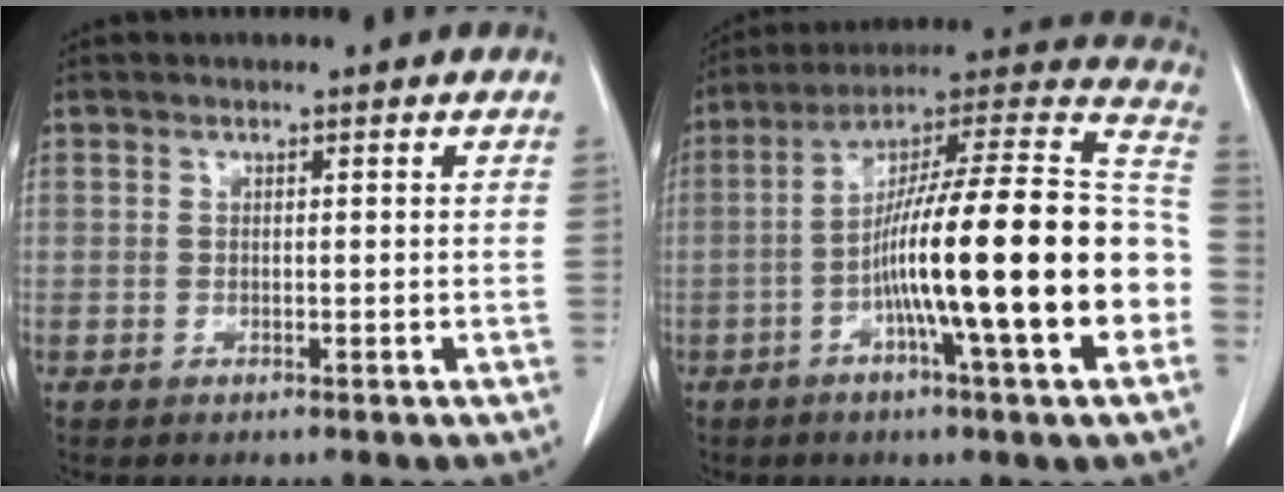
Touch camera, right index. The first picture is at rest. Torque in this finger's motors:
{"motor_torque": [1.66, -0.48, 0.86, 0.21]}